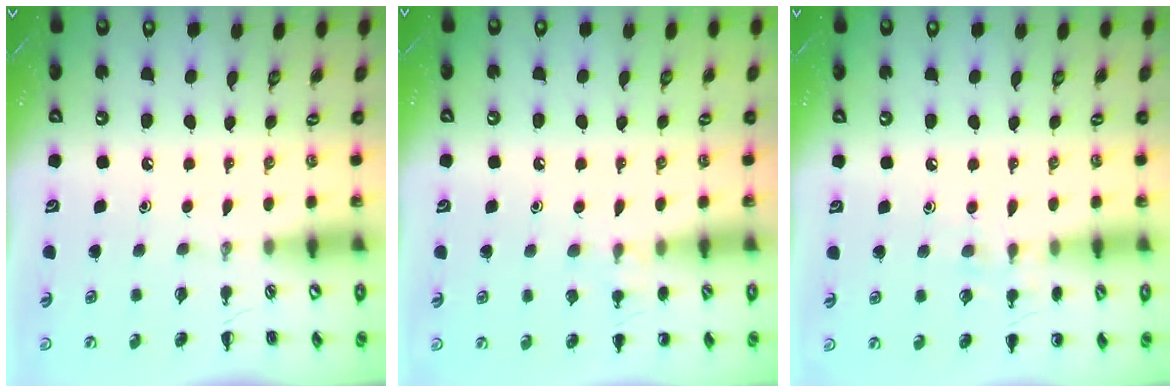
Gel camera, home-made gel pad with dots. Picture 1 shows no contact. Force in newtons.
{"total": 6.4, "press": 6.0, "slide": 2.1}
{"total": 6.7, "press": 6.4, "slide": 2.0}